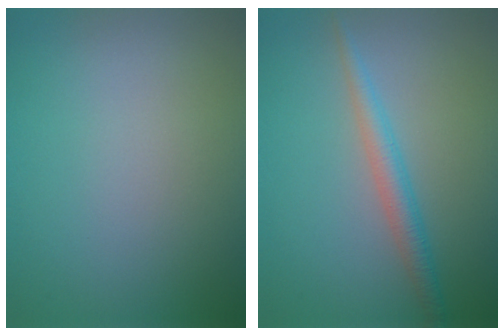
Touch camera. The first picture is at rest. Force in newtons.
{"total": 2.3, "press": 2.3, "slide": 0.1}